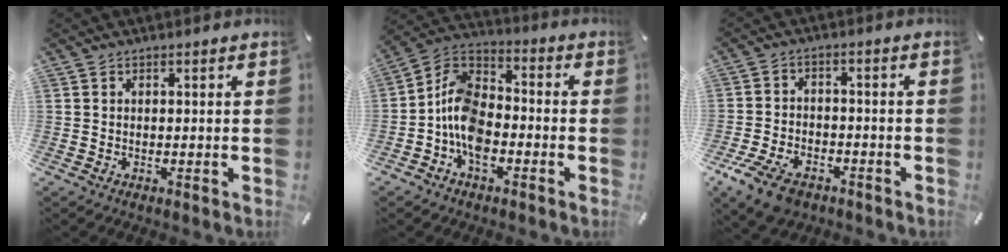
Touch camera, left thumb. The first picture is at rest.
{"total": 11.0, "force": [-5.2, 7.1, 6.6], "torque": [-0.144, 0.020, -0.101]}
{"total": 8.7, "force": [-5.2, 5.2, 4.6], "torque": [-0.103, 0.021, -0.096]}